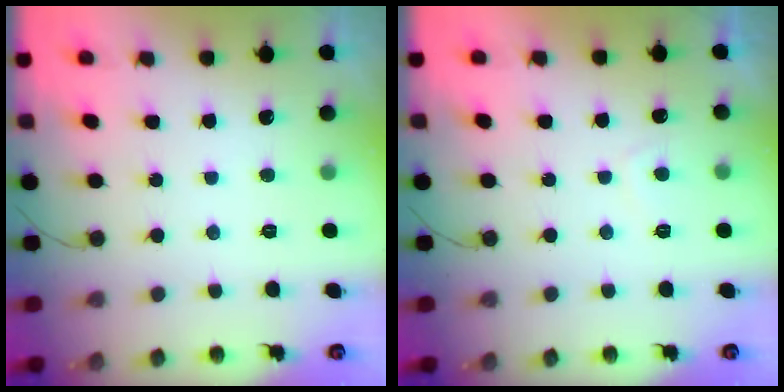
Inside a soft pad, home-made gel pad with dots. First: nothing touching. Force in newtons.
{"total": 0.8, "press": 0.6, "slide": 0.5}